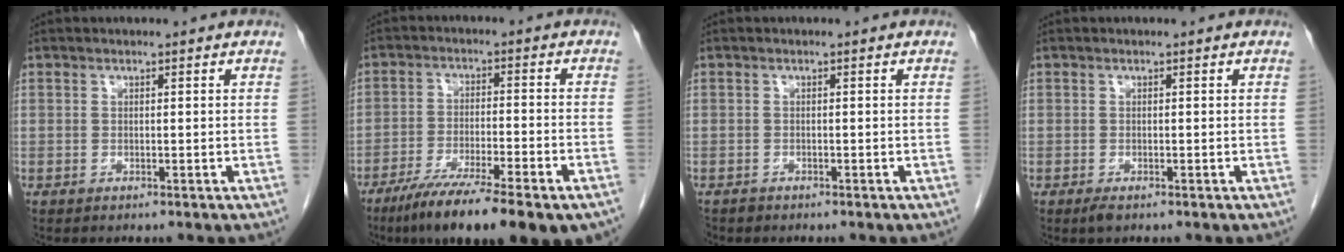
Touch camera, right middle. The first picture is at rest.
{"total": 17.4, "force": [-12.5, 2.3, 11.9], "torque": [-0.145, -0.030, -0.195]}
{"total": 0.7, "force": [-0.6, 0.4, 0.0], "torque": [-0.008, 0.001, -0.011]}
{"total": 1.2, "force": [-0.8, 0.4, 0.8], "torque": [-0.018, -0.003, -0.010]}